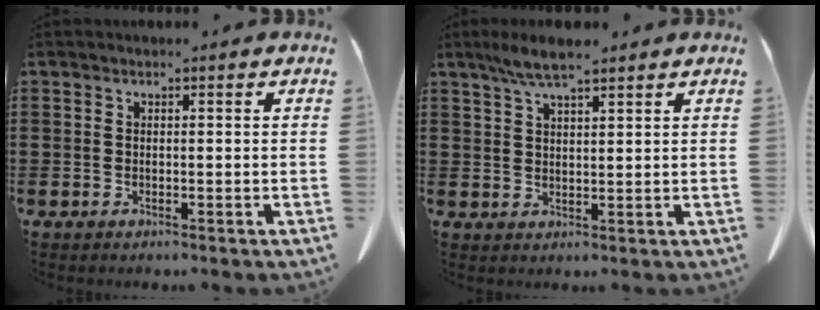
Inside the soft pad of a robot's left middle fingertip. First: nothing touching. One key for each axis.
{"total": 4.7, "fx": 3.4, "fy": 0.7, "fz": 3.2, "tx": -0.069, "ty": 0.003, "tz": 0.061}